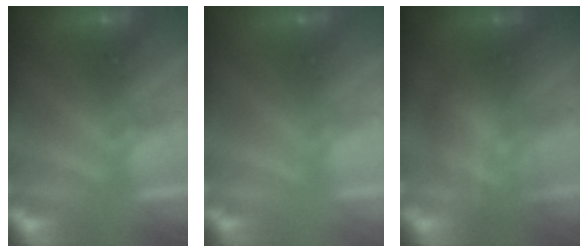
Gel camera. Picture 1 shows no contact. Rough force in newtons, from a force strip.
{"total": 2.8}
{"total": 2.9}